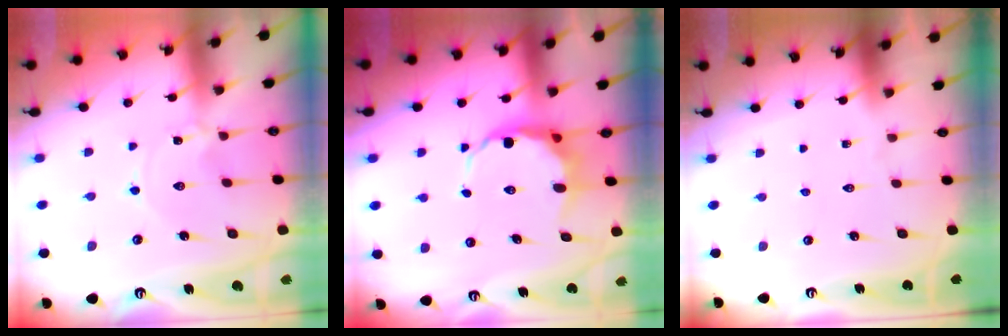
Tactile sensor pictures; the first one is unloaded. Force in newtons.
{"total": 7.4, "press": 7.2, "slide": 1.7}
{"total": 0.0}